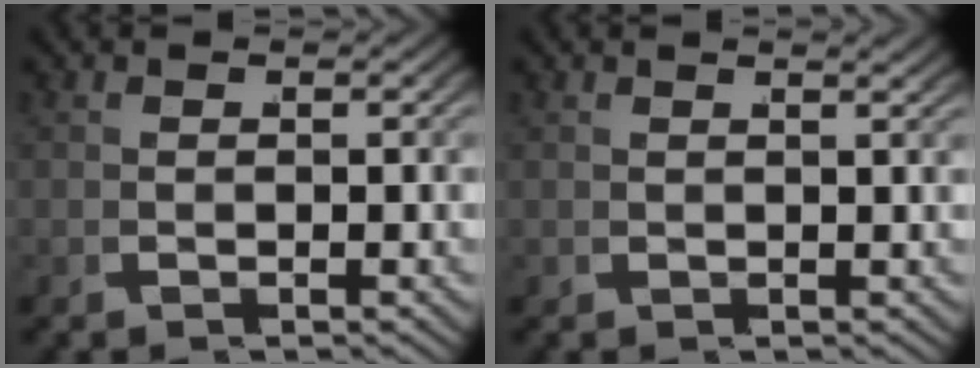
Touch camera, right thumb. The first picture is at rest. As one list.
[{"total": 1.4, "force": [0.6, -1.2, -0.6], "torque": [0.014, 0.007, 0.012]}]